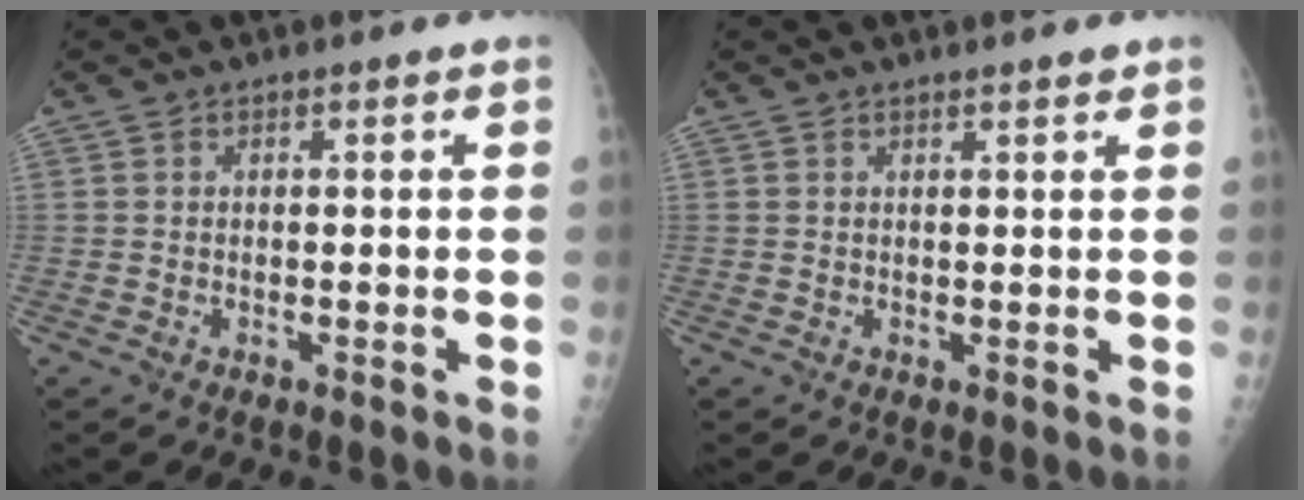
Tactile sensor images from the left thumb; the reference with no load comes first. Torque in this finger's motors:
{"motor_torque": [-0.25, -0.14, -0.06, -0.10, 0.00]}